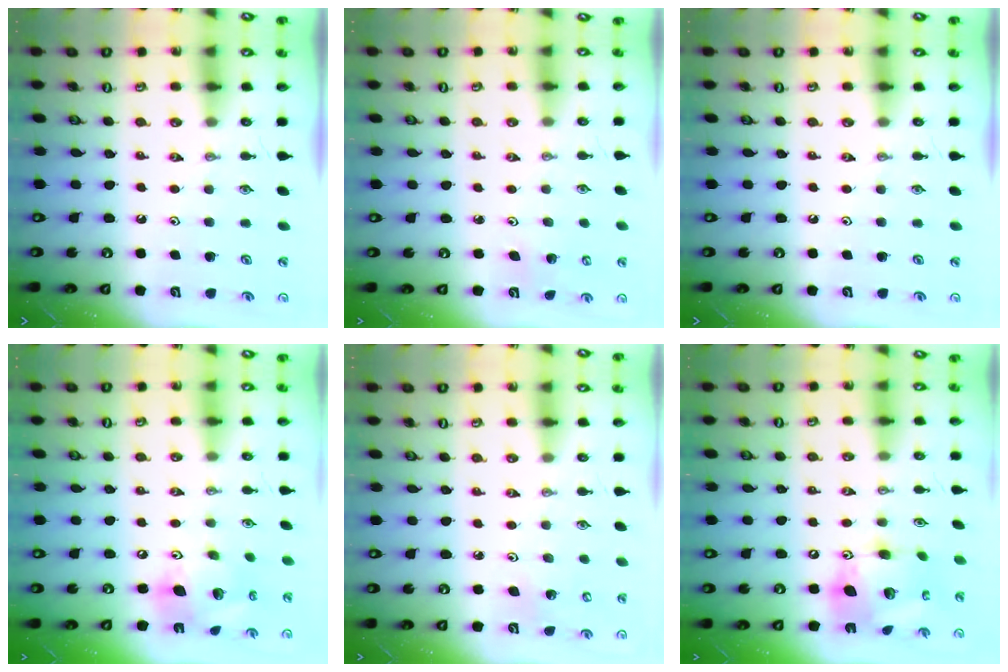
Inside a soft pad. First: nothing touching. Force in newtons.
{"total": 2.3, "press": 2.3, "slide": 0.2}
{"total": 0.0}
{"total": 15.1, "press": 14.8, "slide": 3.1}
{"total": 2.9, "press": 2.8, "slide": 1.0}
{"total": 18.4, "press": 18.3, "slide": 2.0}